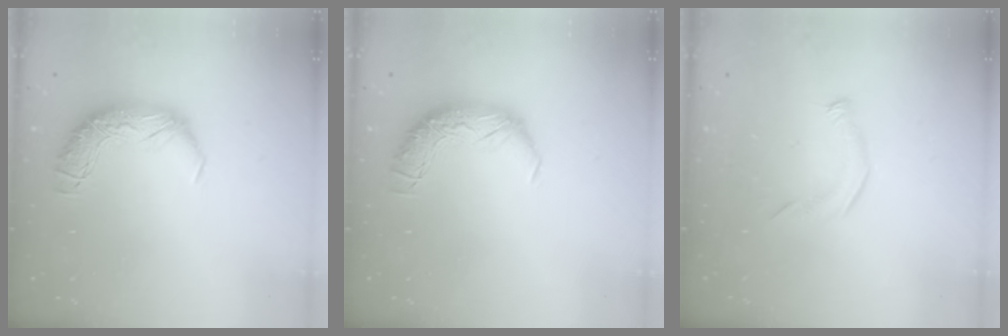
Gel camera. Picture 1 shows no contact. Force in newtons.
{"total": 0.0}
{"total": 5.5, "press": 5.4, "slide": 1.0}